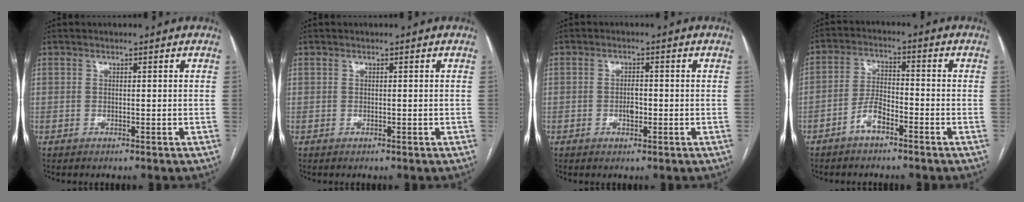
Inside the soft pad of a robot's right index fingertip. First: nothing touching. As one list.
[{"total": 0.0}, {"total": 2.2, "force": [-0.5, 1.0, 1.9], "torque": [-0.031, 0.002, -0.006]}, {"total": 4.7, "force": [-2.9, 1.8, 3.2], "torque": [-0.066, 0.011, -0.057]}]